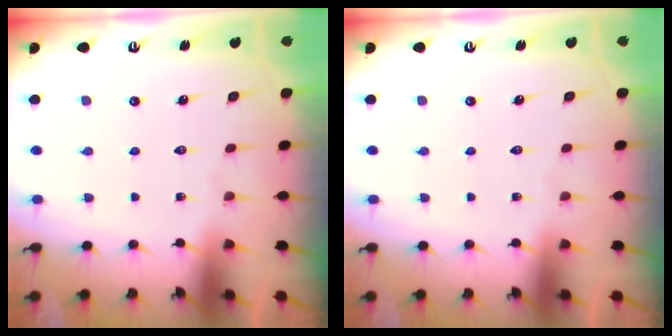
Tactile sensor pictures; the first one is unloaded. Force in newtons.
{"total": 0.0}